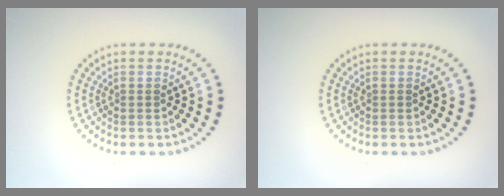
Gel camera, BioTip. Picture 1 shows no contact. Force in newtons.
{"total": 0.0}